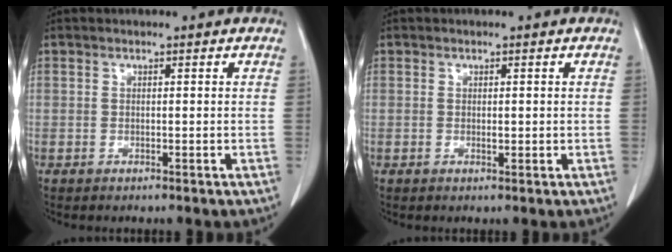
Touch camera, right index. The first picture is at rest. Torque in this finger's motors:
{"motor_torque": [-0.66, 0.79, -0.20, -0.01]}